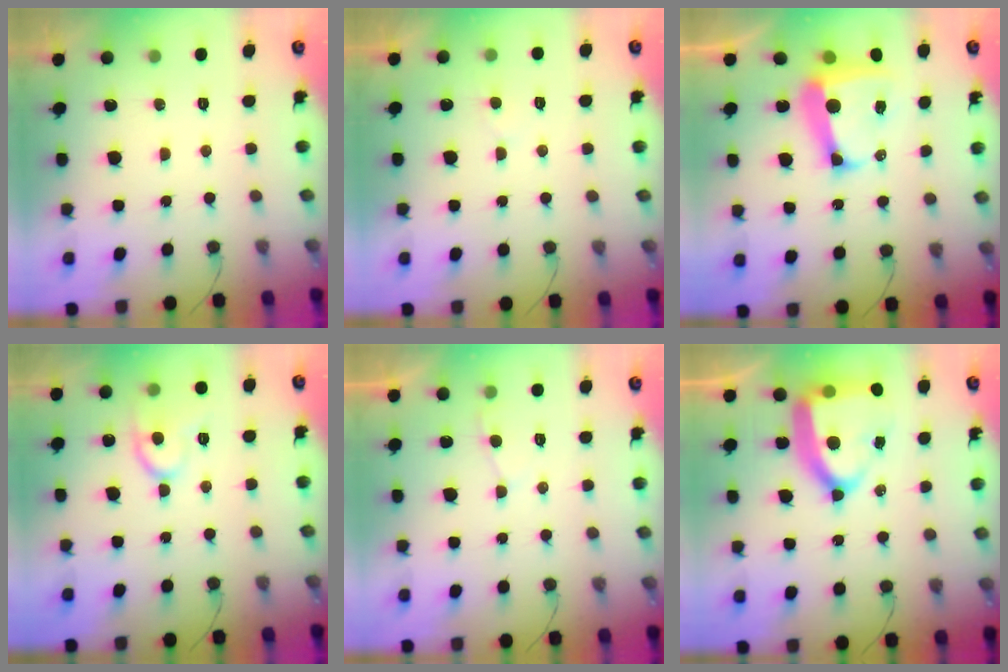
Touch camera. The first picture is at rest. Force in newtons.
{"total": 2.8, "press": 2.8, "slide": 0.3}
{"total": 11.3, "press": 11.2, "slide": 1.3}
{"total": 12.3, "press": 12.3, "slide": 1.0}
{"total": 3.0, "press": 3.0, "slide": 0.3}
{"total": 19.3, "press": 19.2, "slide": 1.9}